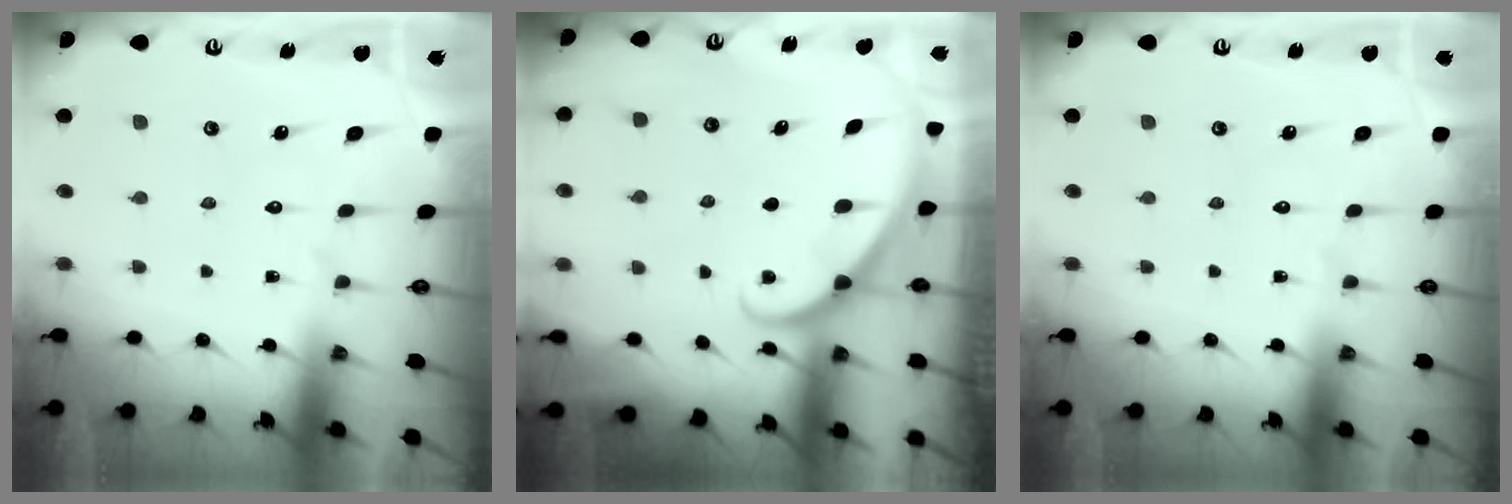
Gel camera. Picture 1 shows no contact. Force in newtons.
{"total": 2.8, "press": 2.8, "slide": 0.2}
{"total": 0.0}